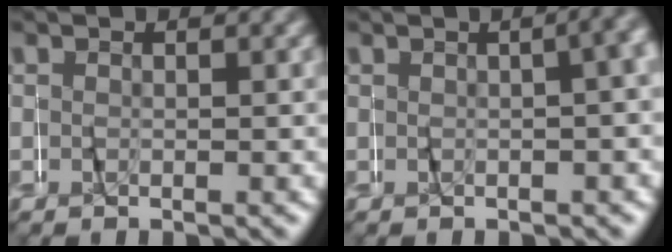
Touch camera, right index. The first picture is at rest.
{"total": 5.5, "force": [0.9, 2.1, 4.9], "torque": [-0.031, 0.045, -0.002]}